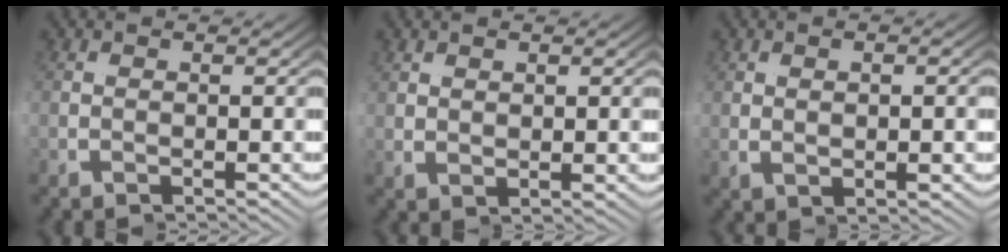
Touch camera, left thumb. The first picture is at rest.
{"total": 1.4, "force": [1.2, -0.7, 0.2], "torque": [0.006, 0.011, 0.018]}
{"total": 1.4, "force": [0.5, -0.7, 1.1], "torque": [-0.011, 0.012, 0.007]}